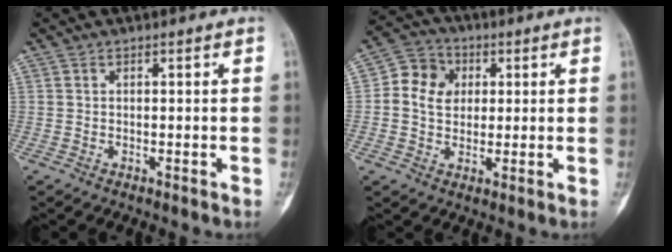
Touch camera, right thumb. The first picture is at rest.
{"total": 8.6, "force": [1.3, 7.2, 4.6], "torque": [-0.055, 0.009, 0.012]}